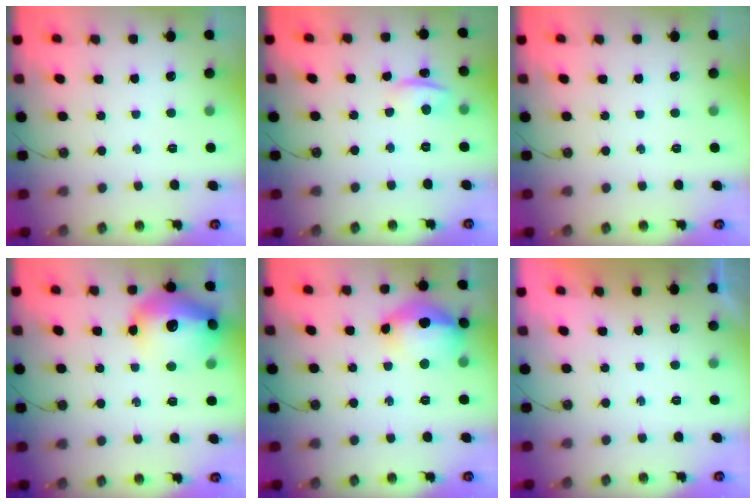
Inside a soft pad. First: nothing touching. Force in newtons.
{"total": 1.6, "press": 1.4, "slide": 0.7}
{"total": 0.0}
{"total": 20.1, "press": 20.0, "slide": 1.6}
{"total": 15.7, "press": 15.5, "slide": 2.2}
{"total": 0.0}